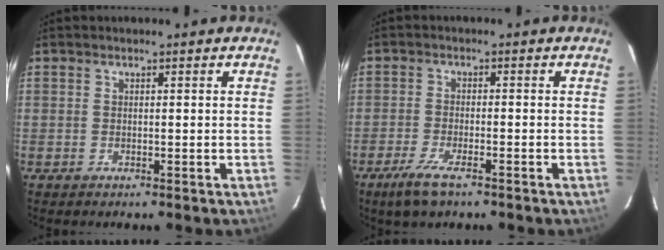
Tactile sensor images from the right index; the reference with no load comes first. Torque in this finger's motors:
{"motor_torque": [0.59, -0.88, 0.26, 0.03]}